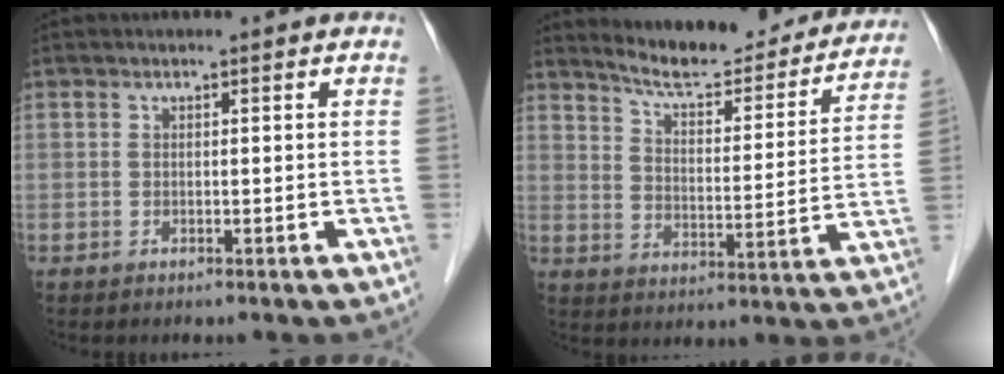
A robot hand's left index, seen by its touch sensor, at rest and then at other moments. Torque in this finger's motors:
{"motor_torque": [0.85, -0.73, 0.38, 0.09]}